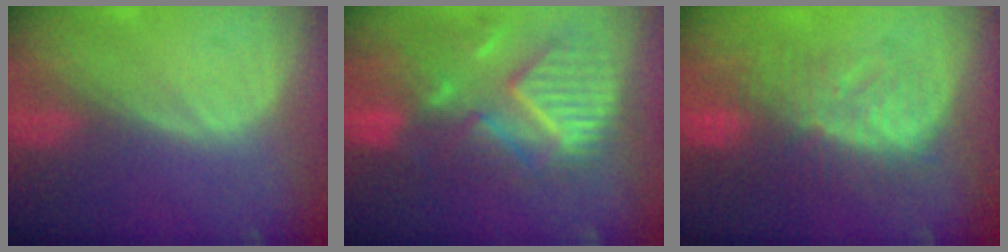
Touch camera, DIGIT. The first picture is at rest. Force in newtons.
{"total": 11.8, "press": 10.3, "slide": 5.8}
{"total": 9.9, "press": 9.1, "slide": 3.9}